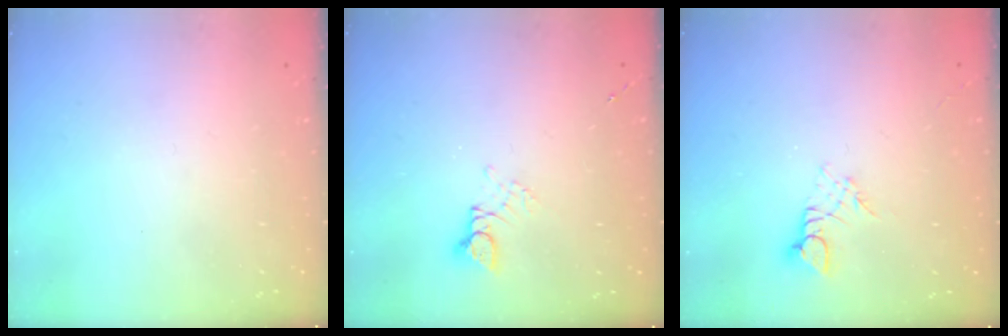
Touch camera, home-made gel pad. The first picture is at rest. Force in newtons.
{"total": 2.7, "press": 2.7, "slide": 0.2}
{"total": 2.8, "press": 2.8, "slide": 0.3}